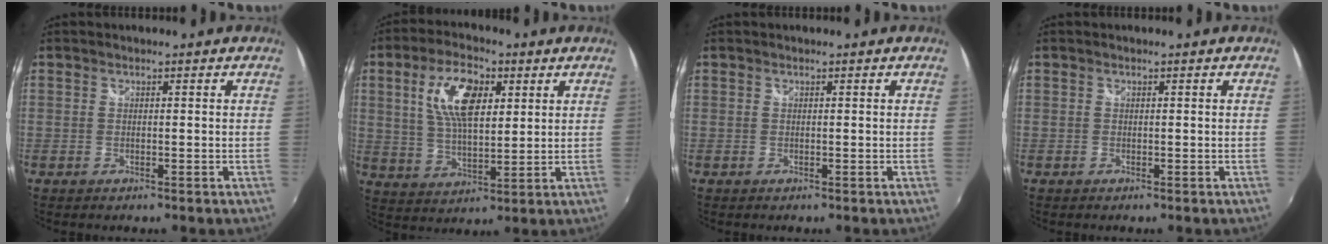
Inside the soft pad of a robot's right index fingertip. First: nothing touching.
{"total": 12.0, "force": [4.0, 5.6, 9.8], "torque": [-0.190, 0.015, 0.076]}
{"total": 0.0}
{"total": 0.0}